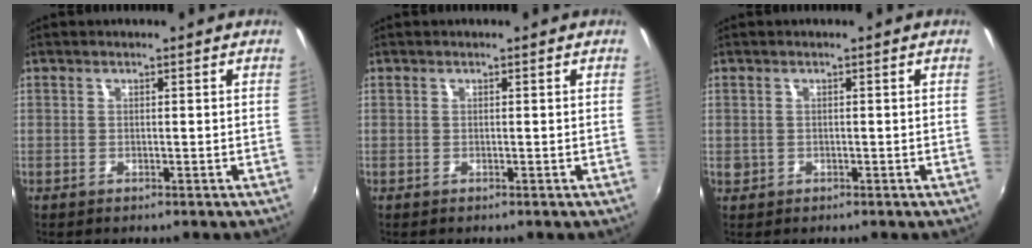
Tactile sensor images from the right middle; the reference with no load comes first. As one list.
[{"total": 0.0}, {"total": 1.3, "force": [-0.2, 1.3, 0.3], "torque": [-0.005, -0.003, -0.002]}]